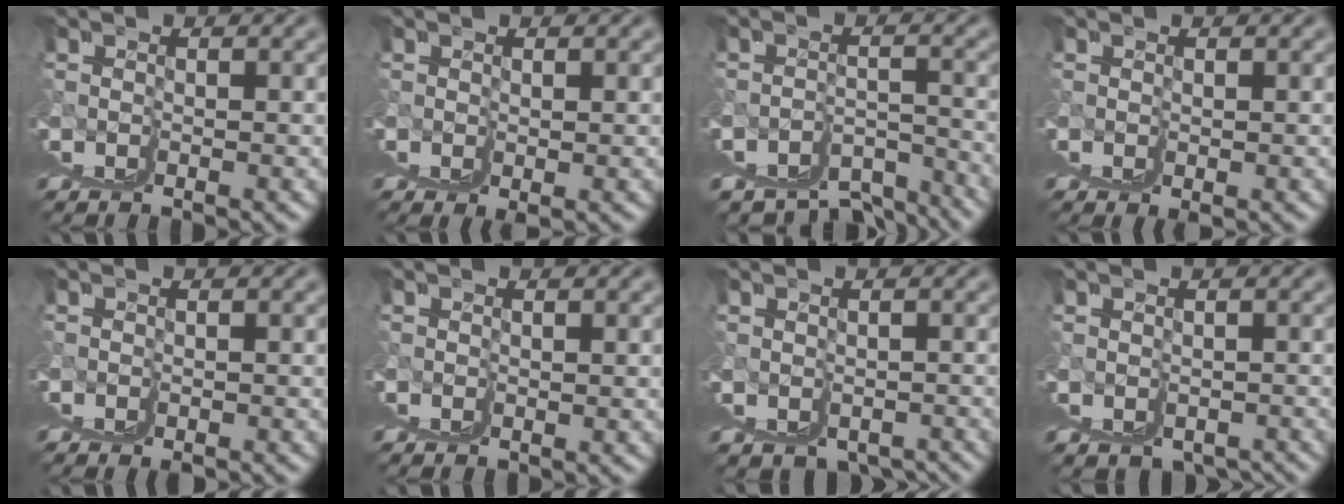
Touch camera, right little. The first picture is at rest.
{"total": 2.1, "force": [0.0, 1.7, 1.4], "torque": [-0.028, -0.006, 0.002]}
{"total": 4.3, "force": [-0.9, 1.7, 3.9], "torque": [-0.058, -0.008, 0.003]}
{"total": 1.3, "force": [0.0, 1.1, 0.7], "torque": [-0.016, -0.006, 0.001]}
{"total": 0.5, "force": [-0.1, 0.4, 0.3], "torque": [-0.006, 0.000, -0.001]}
{"total": 0.6, "force": [0.1, 0.5, 0.3], "torque": [-0.004, -0.005, 0.003]}
{"total": 3.4, "force": [-1.6, 2.4, 1.8], "torque": [-0.028, -0.020, -0.016]}
{"total": 3.0, "force": [-1.4, 2.2, 1.5], "torque": [-0.022, -0.019, -0.014]}